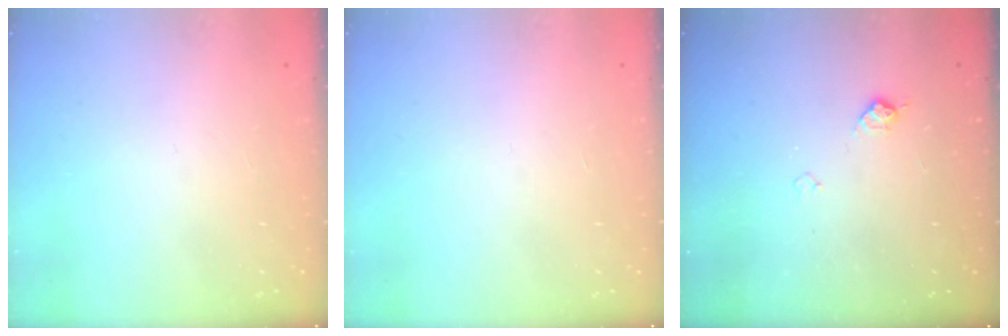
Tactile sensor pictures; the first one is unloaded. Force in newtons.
{"total": 0.0}
{"total": 6.2, "press": 6.1, "slide": 0.8}